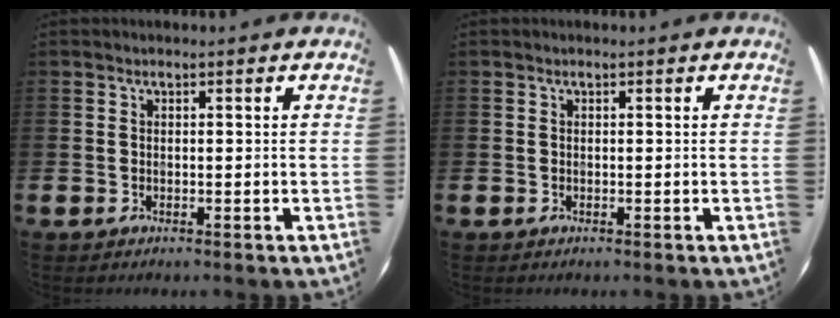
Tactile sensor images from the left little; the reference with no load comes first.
{"total": 0.0}